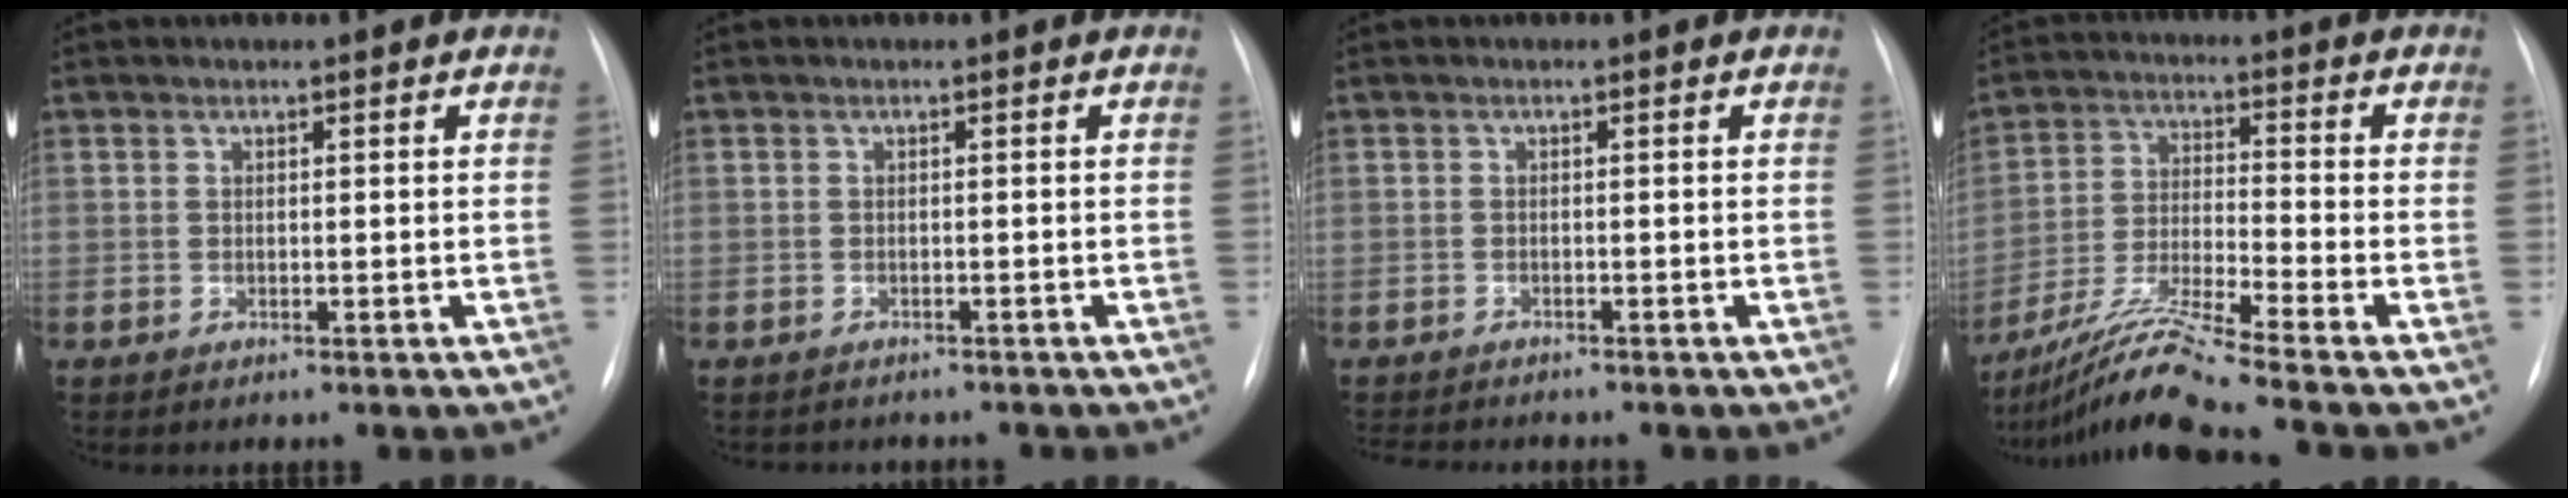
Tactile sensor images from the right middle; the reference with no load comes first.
{"total": 3.9, "force": [-3.5, 1.2, 1.0], "torque": [-0.009, -0.001, -0.040]}
{"total": 4.4, "force": [-4.2, 0.3, 1.4], "torque": [-0.015, -0.007, -0.063]}
{"total": 11.8, "force": [-9.9, -2.4, 5.8], "torque": [-0.120, -0.019, -0.184]}